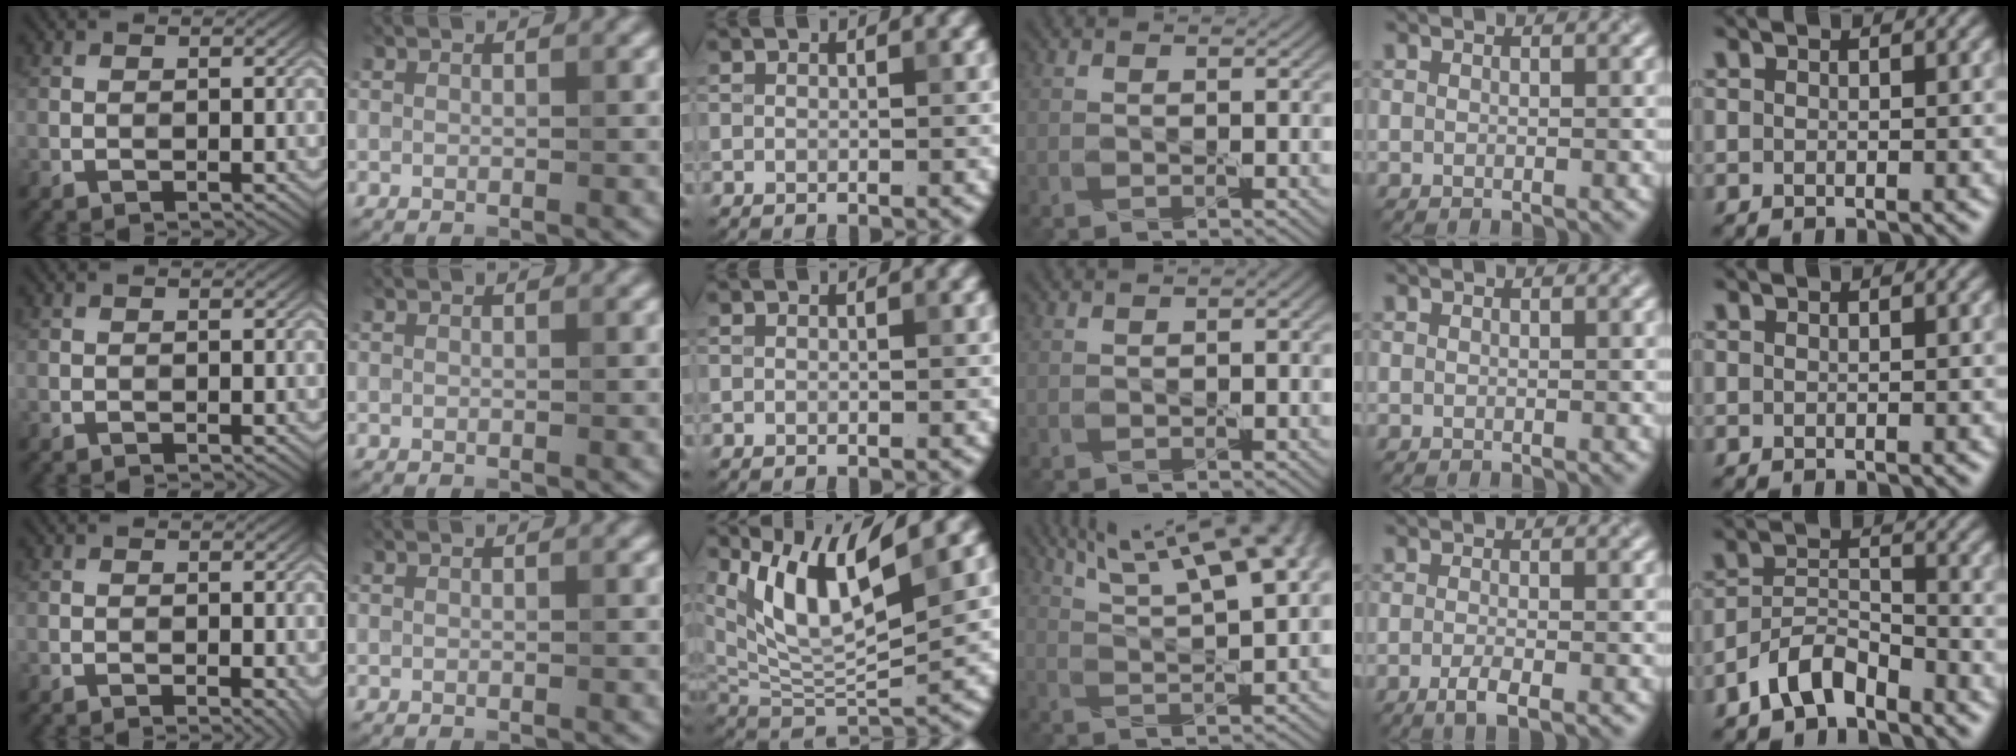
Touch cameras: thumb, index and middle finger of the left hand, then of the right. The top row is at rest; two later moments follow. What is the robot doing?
{"motion": "pour", "object": "sugar"}